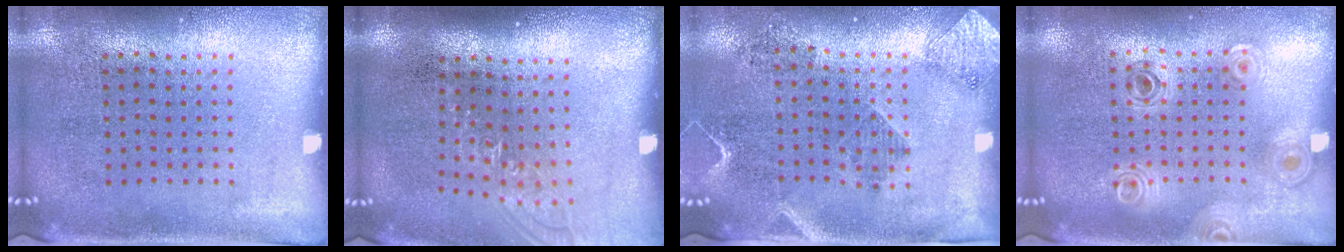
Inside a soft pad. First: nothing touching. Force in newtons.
{"total": 1.1, "press": 0.9, "slide": 0.6}
{"total": 2.0, "press": 1.7, "slide": 1.1}
{"total": 0.9, "press": 0.9, "slide": 0.2}